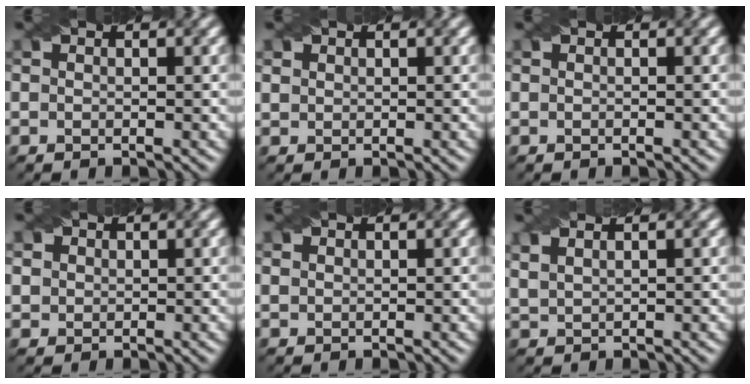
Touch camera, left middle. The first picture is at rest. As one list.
[{"total": 0.9, "force": [0.6, 0.7, 0.1], "torque": [-0.001, -0.001, 0.013]}, {"total": 0.0}, {"total": 2.4, "force": [1.1, 2.0, 0.7], "torque": [-0.028, 0.005, 0.032]}, {"total": 0.7, "force": [0.5, 0.5, 0.1], "torque": [-0.003, -0.001, 0.014]}, {"total": 2.3, "force": [1.7, 0.9, 1.2], "torque": [-0.026, 0.012, 0.023]}]